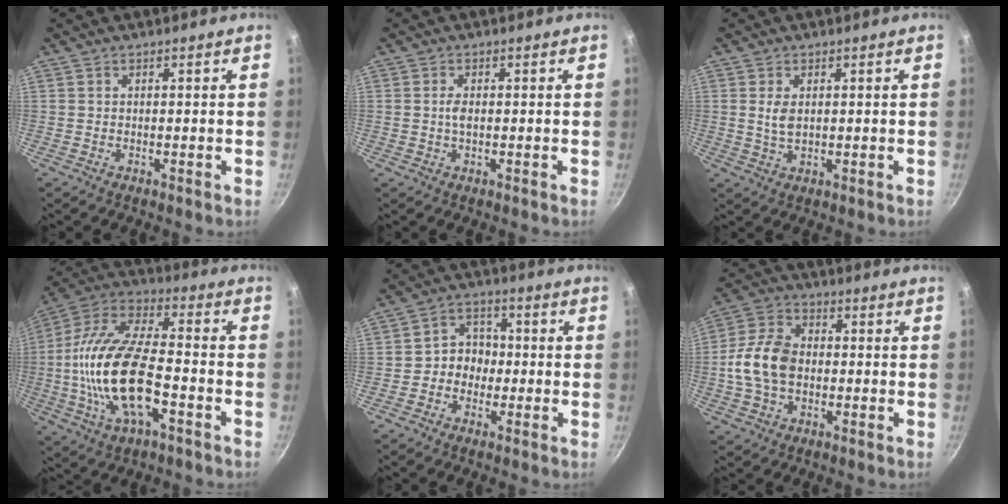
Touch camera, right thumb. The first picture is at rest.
{"total": 1.7, "force": [0.0, 0.8, 1.5], "torque": [-0.029, 0.002, -0.002]}
{"total": 3.3, "force": [0.7, 1.9, 2.7], "torque": [-0.047, -0.007, 0.015]}
{"total": 20.9, "force": [-4.8, 9.1, 18.2], "torque": [-0.349, 0.030, -0.103]}
{"total": 6.1, "force": [-1.1, 5.3, 2.8], "torque": [0.001, 0.023, -0.028]}
{"total": 11.2, "force": [-1.0, 7.8, 8.0], "torque": [-0.142, 0.026, -0.030]}